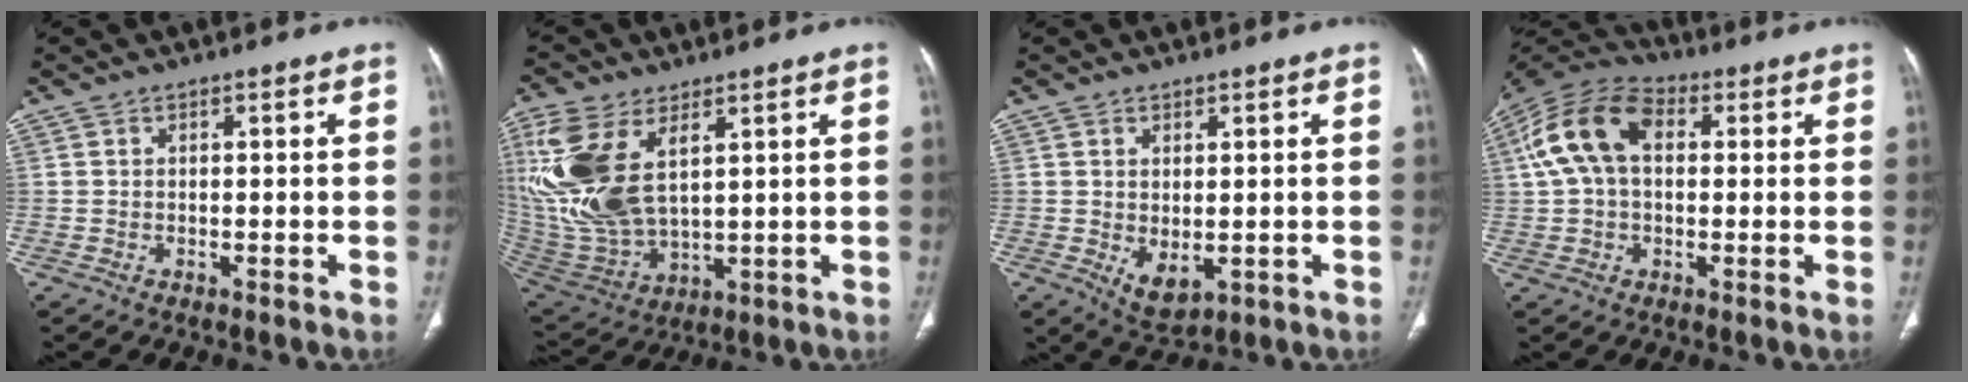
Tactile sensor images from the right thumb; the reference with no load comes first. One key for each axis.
{"total": 19.0, "fx": 6.1, "fy": 10.1, "fz": 14.9, "tx": -0.335, "ty": -0.023, "tz": 0.132}
{"total": 5.1, "fx": -0.7, "fy": 2.9, "fz": 4.2, "tx": -0.066, "ty": -0.010, "tz": 0.008}
{"total": 13.8, "fx": 2.6, "fy": 8.9, "fz": 10.2, "tx": -0.199, "ty": 0.036, "tz": 0.041}